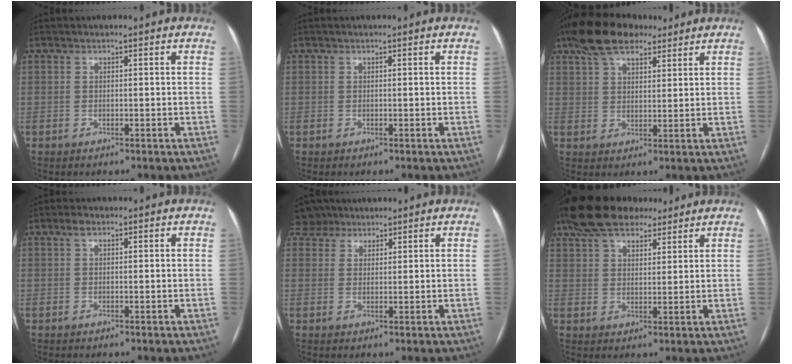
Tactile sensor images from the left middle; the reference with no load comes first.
{"total": 0.0}
{"total": 10.0, "force": [7.2, 4.2, 5.4], "torque": [-0.104, 0.032, 0.128]}
{"total": 1.3, "force": [0.7, 0.6, 0.9], "torque": [-0.020, 0.013, 0.013]}
{"total": 4.2, "force": [3.5, 2.3, 0.2], "torque": [-0.009, 0.021, 0.066]}
{"total": 13.0, "force": [10.0, 5.3, 6.4], "torque": [-0.117, 0.046, 0.172]}